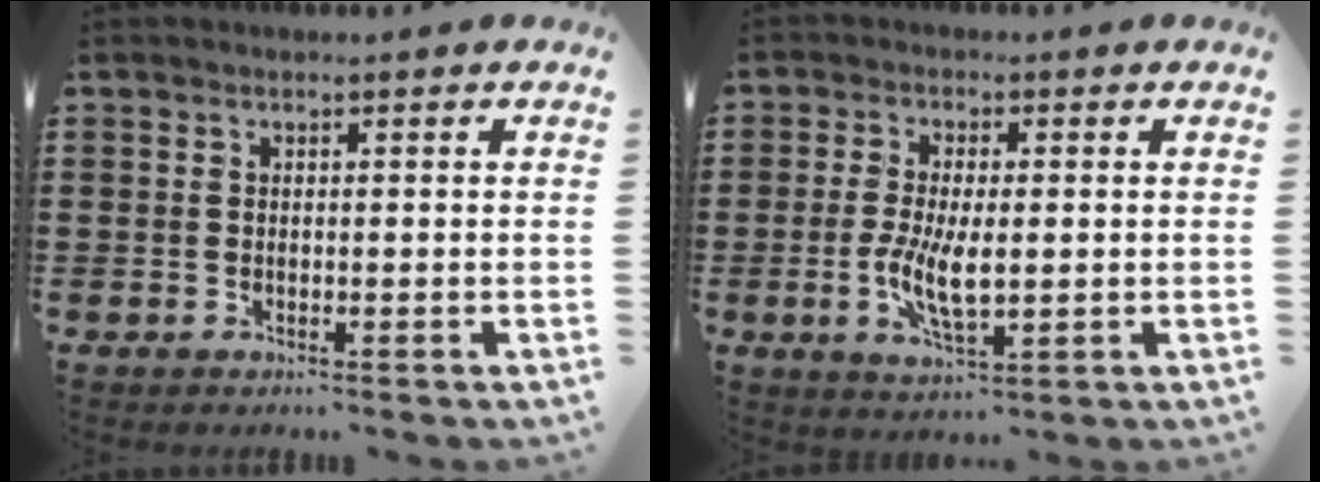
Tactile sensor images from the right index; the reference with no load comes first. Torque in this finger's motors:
{"motor_torque": [2.14, 0.00, 0.35, 0.17]}